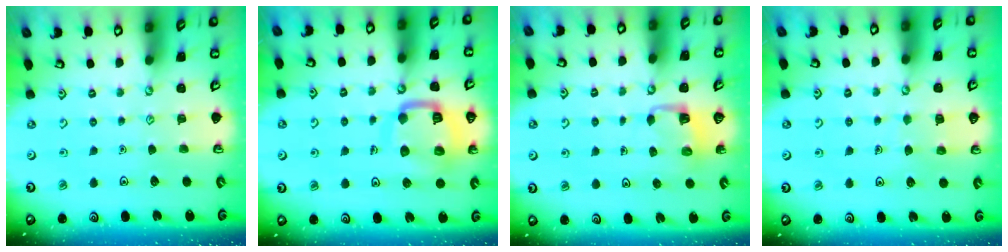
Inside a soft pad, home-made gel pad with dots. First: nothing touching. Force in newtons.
{"total": 13.7, "press": 13.7, "slide": 1.4}
{"total": 3.8, "press": 3.8, "slide": 0.3}
{"total": 4.3, "press": 4.3, "slide": 0.4}